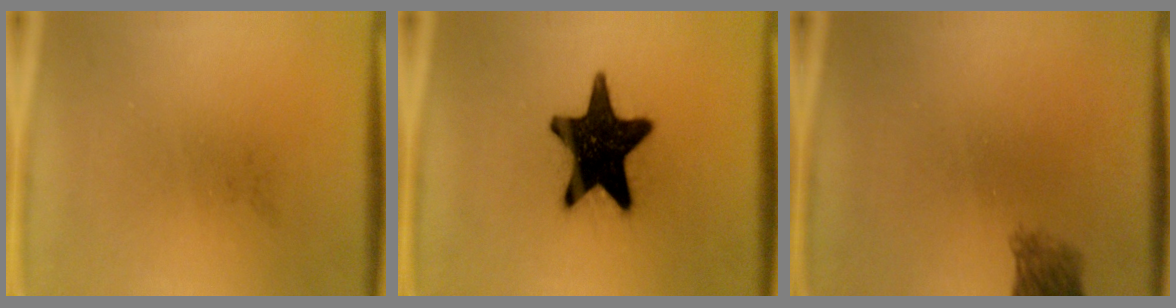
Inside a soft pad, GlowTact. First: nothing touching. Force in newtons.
{"total": 18.4}
{"total": 2.9}